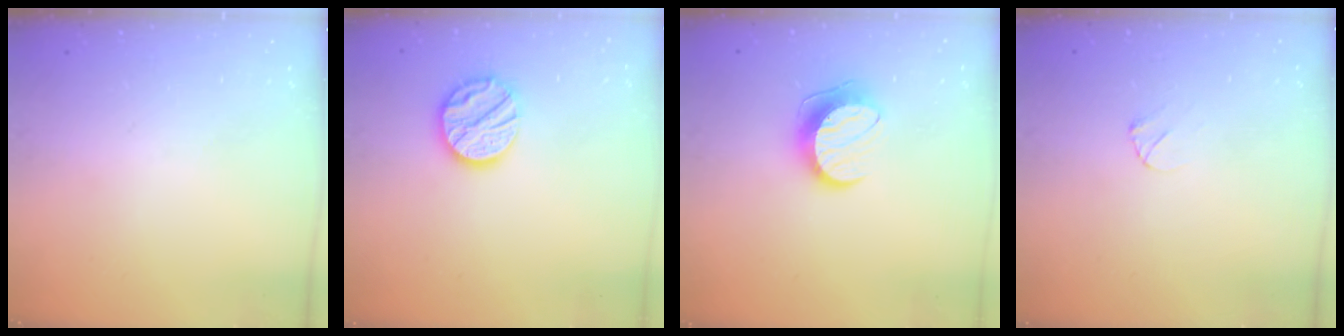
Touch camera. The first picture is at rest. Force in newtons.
{"total": 12.8, "press": 12.8, "slide": 1.1}
{"total": 10.1, "press": 10.1, "slide": 0.5}
{"total": 3.6, "press": 3.5, "slide": 0.5}